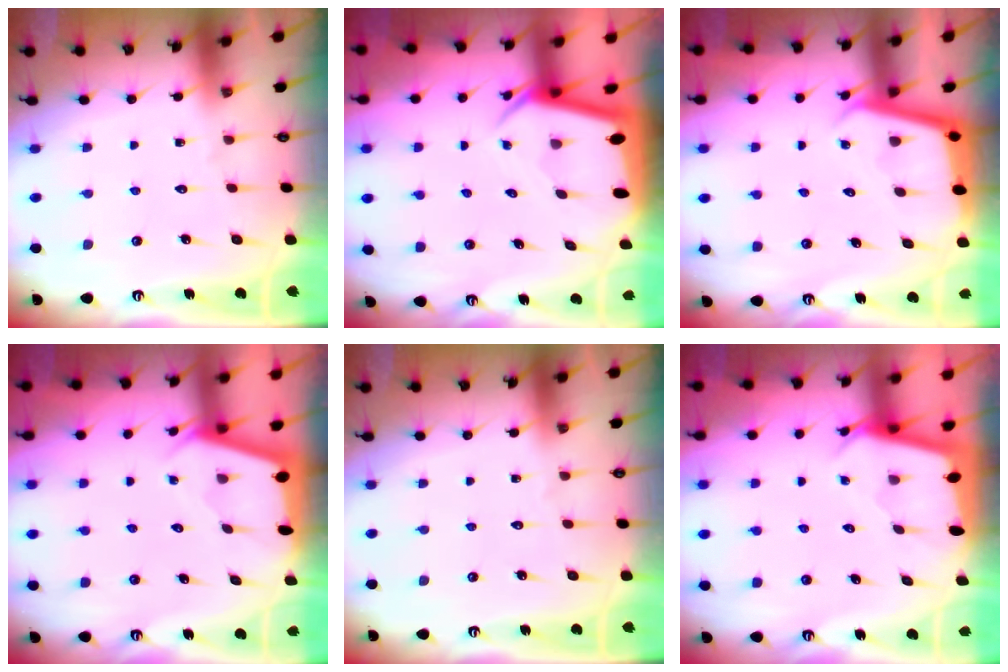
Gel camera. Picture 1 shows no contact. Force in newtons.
{"total": 4.0, "press": 3.9, "slide": 0.3}
{"total": 3.5, "press": 3.5, "slide": 0.3}
{"total": 2.1, "press": 2.1, "slide": 0.4}
{"total": 0.0}
{"total": 2.4, "press": 2.4, "slide": 0.2}